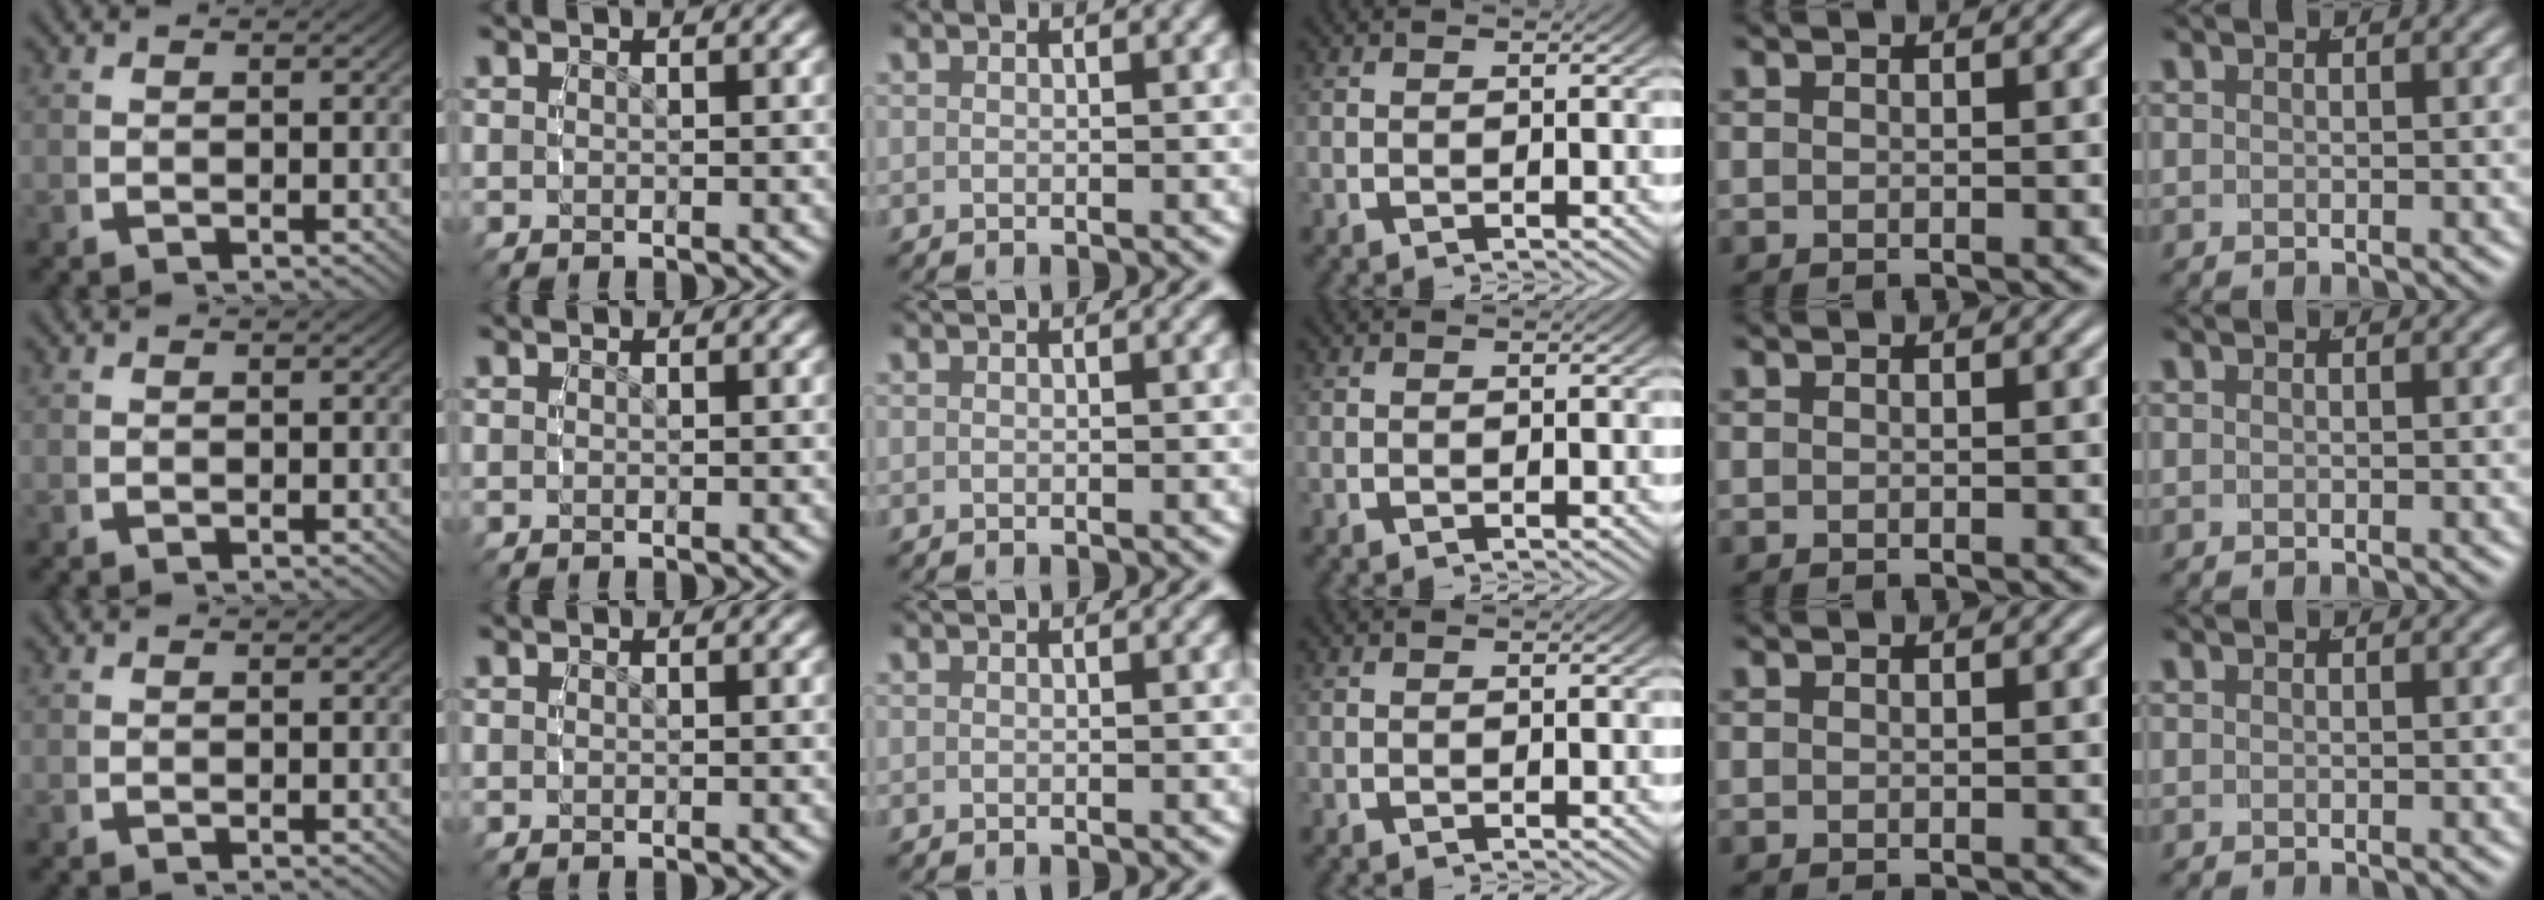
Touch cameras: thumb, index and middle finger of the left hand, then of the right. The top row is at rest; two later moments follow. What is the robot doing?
{"motion": "reach", "object": "sponge"}